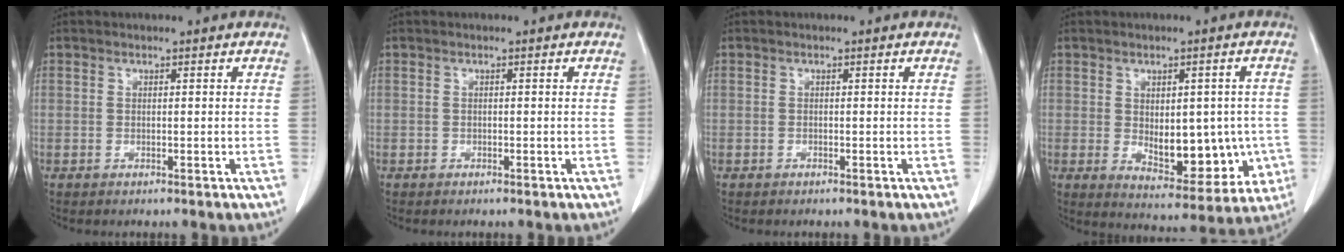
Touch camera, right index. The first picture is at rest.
{"total": 0.0}
{"total": 0.0}
{"total": 12.2, "force": [-1.5, 6.5, 10.1], "torque": [-0.131, 0.004, 0.004]}